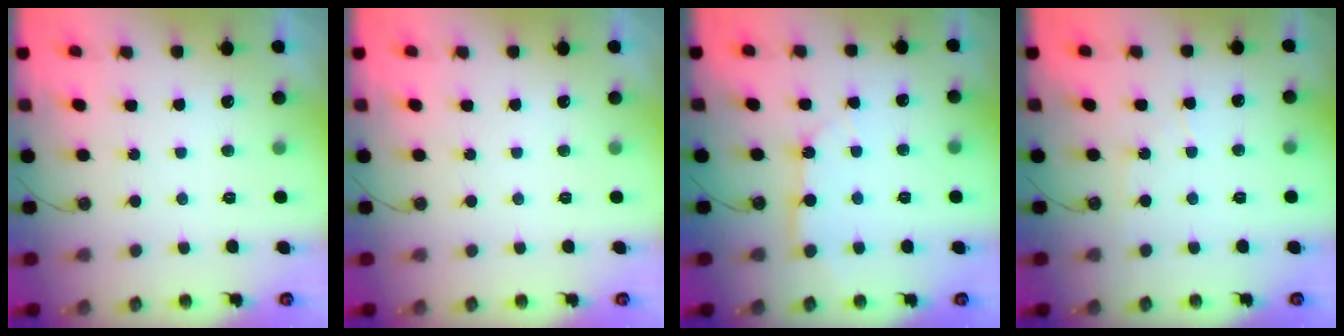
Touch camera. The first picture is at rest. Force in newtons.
{"total": 0.0}
{"total": 3.4, "press": 3.4, "slide": 0.3}
{"total": 5.6, "press": 5.6, "slide": 0.8}